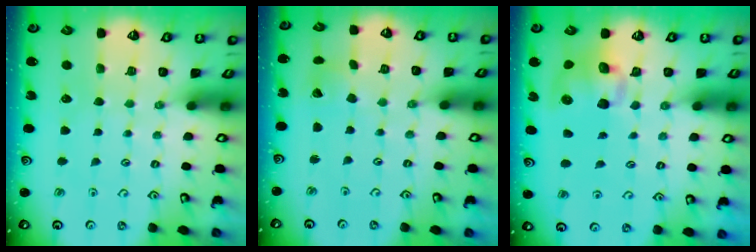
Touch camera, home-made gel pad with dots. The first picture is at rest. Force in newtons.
{"total": 2.6, "press": 2.6, "slide": 0.3}
{"total": 9.7, "press": 9.6, "slide": 1.3}